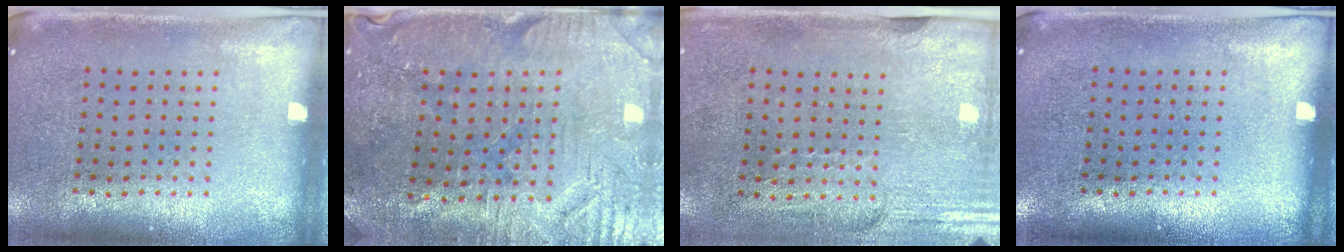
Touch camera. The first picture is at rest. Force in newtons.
{"total": 1.4, "press": 1.4, "slide": 0.4}
{"total": 2.9, "press": 2.5, "slide": 1.5}
{"total": 0.0}